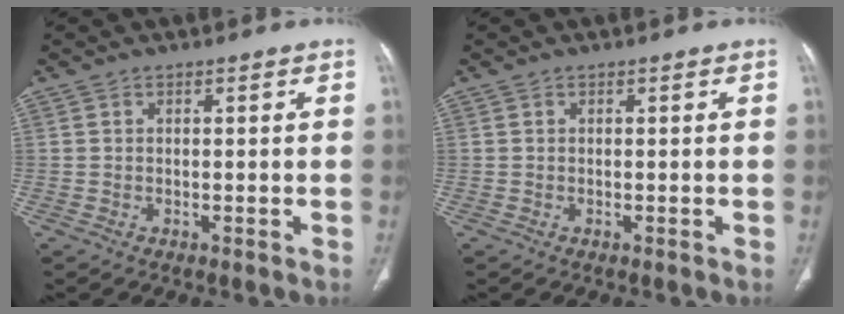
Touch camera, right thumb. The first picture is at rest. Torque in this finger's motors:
{"motor_torque": [-0.18, 0.17, 0.16, 0.15, 0.03]}